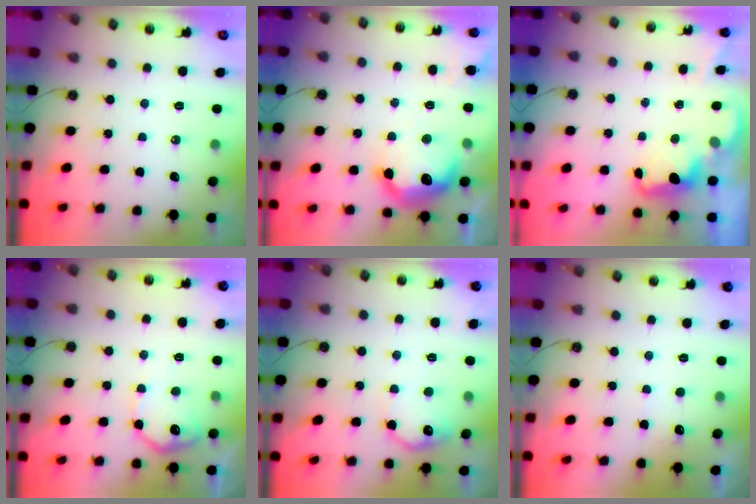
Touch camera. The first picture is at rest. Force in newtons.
{"total": 13.6, "press": 13.6, "slide": 0.9}
{"total": 2.3, "press": 2.2, "slide": 0.6}
{"total": 11.2, "press": 11.2, "slide": 0.6}
{"total": 11.2, "press": 11.2, "slide": 0.4}
{"total": 4.4, "press": 4.2, "slide": 1.2}